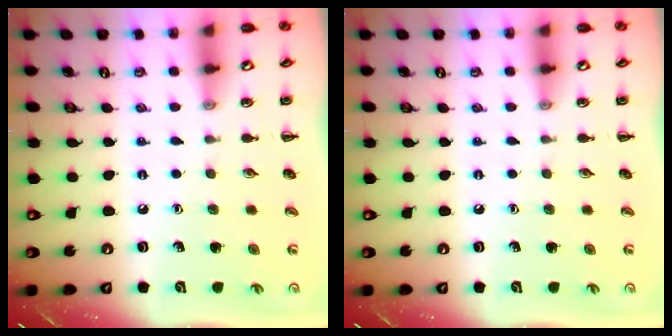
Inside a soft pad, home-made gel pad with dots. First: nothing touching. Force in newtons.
{"total": 0.0}